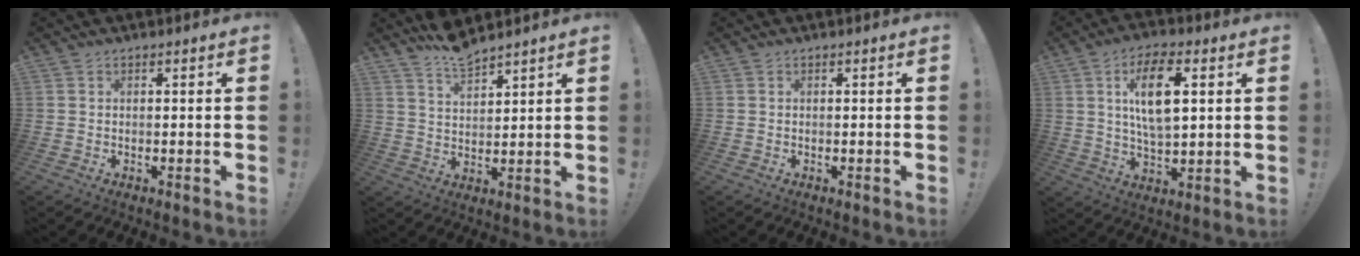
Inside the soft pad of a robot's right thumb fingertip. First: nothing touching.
{"total": 7.2, "force": [6.4, 1.8, 2.9], "torque": [-0.057, -0.036, 0.116]}
{"total": 0.0}
{"total": 13.4, "force": [4.0, 6.0, 11.3], "torque": [-0.195, 0.000, 0.068]}